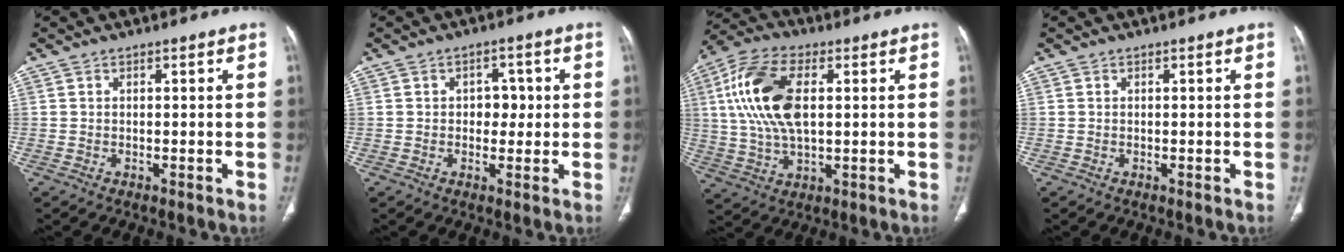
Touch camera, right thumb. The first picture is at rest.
{"total": 4.2, "force": [0.4, 3.1, 2.8], "torque": [-0.011, 0.005, 0.002]}
{"total": 16.0, "force": [3.1, 8.3, 13.3], "torque": [-0.278, 0.011, 0.057]}
{"total": 0.0}